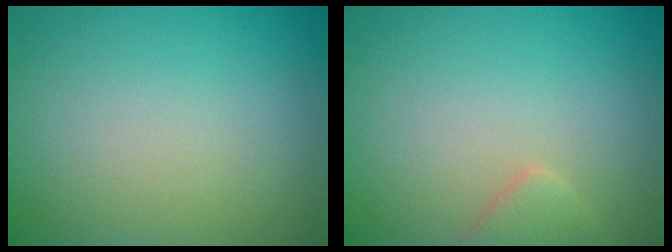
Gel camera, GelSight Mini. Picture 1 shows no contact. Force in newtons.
{"total": 1.6, "press": 1.6, "slide": 0.1}